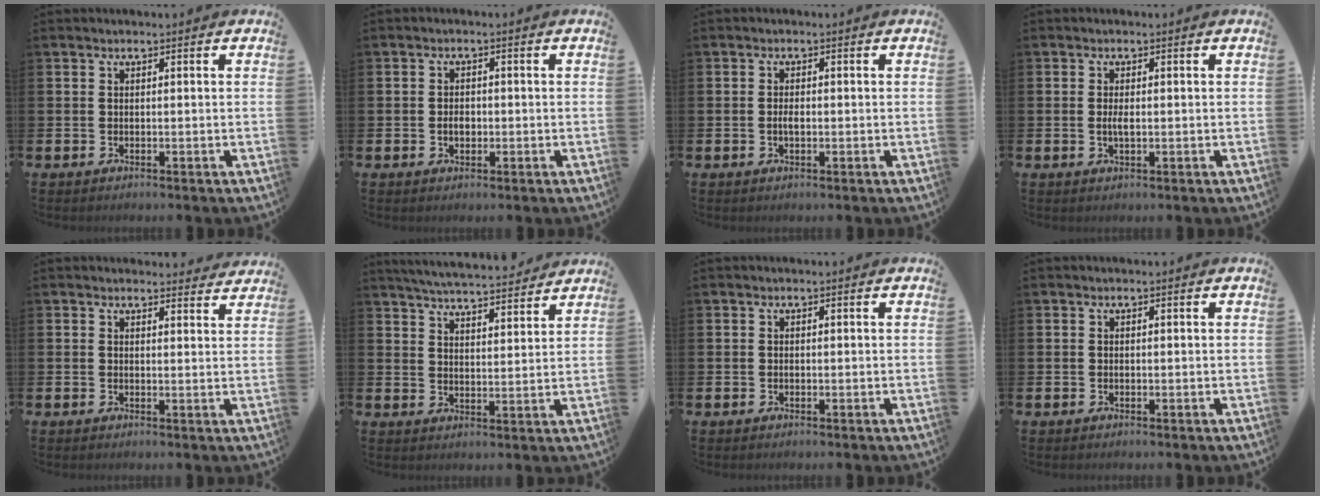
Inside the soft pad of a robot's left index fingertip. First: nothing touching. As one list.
[{"total": 2.2, "force": [-0.3, 1.5, 1.5], "torque": [-0.008, -0.004, -0.012]}, {"total": 1.4, "force": [-0.2, 0.6, 1.3], "torque": [-0.019, 0.000, -0.006]}, {"total": 1.8, "force": [0.0, 0.6, 1.7], "torque": [-0.027, -0.001, -0.004]}, {"total": 2.2, "force": [2.2, 0.5, -0.1], "torque": [0.017, -0.018, 0.035]}, {"total": 5.7, "force": [5.6, 0.3, 0.8], "torque": [-0.031, -0.040, 0.099]}, {"total": 0.0}, {"total": 0.0}]